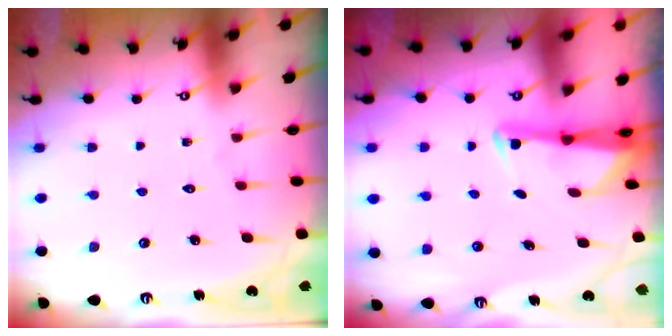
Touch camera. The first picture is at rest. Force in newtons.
{"total": 2.7, "press": 2.7, "slide": 0.5}